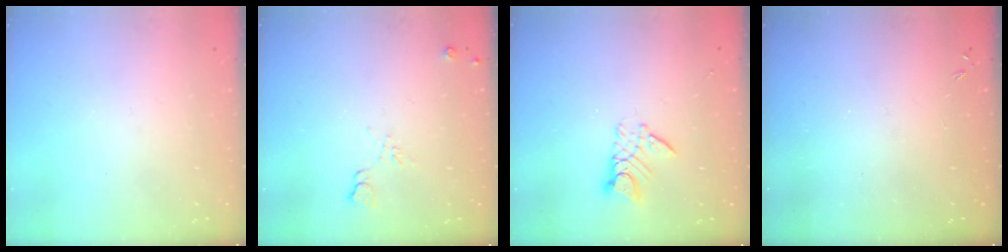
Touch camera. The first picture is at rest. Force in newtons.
{"total": 7.1, "press": 7.1, "slide": 0.9}
{"total": 8.8, "press": 8.7, "slide": 0.7}
{"total": 0.0}